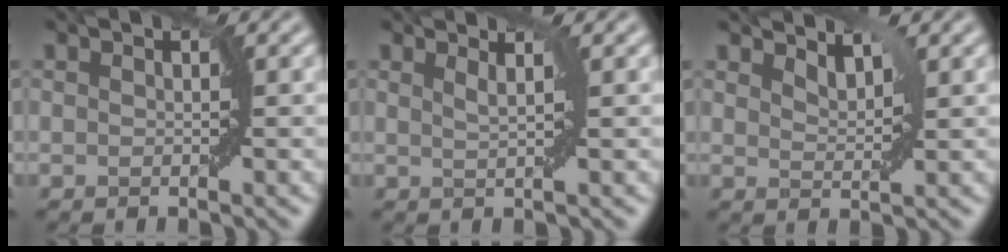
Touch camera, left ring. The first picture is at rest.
{"total": 1.5, "force": [0.9, 0.4, 1.2], "torque": [-0.011, -0.001, 0.008]}
{"total": 1.9, "force": [1.8, 0.2, 0.6], "torque": [-0.011, -0.003, 0.031]}